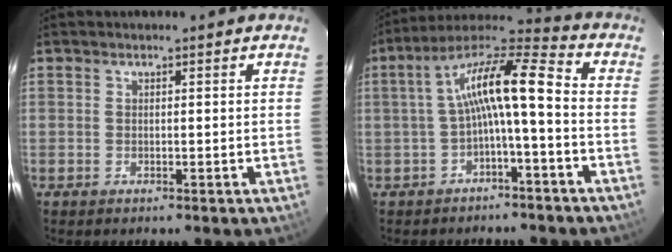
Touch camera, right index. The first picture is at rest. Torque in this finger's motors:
{"motor_torque": [1.54, 0.15, 0.80, 0.20]}